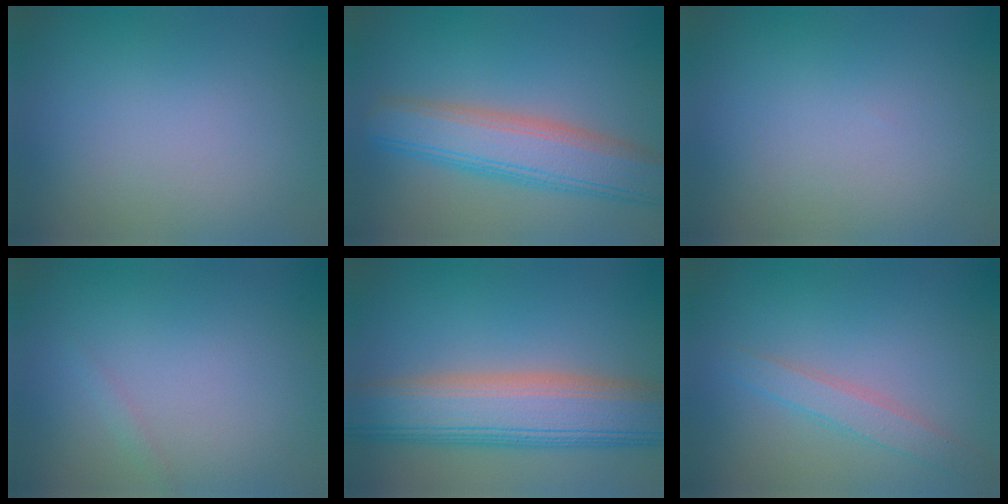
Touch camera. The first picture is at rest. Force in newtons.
{"total": 7.0, "press": 7.0, "slide": 0.6}
{"total": 0.0}
{"total": 0.5, "press": 0.5, "slide": 0.0}
{"total": 10.0, "press": 10.0, "slide": 0.6}
{"total": 2.3, "press": 2.3, "slide": 0.1}